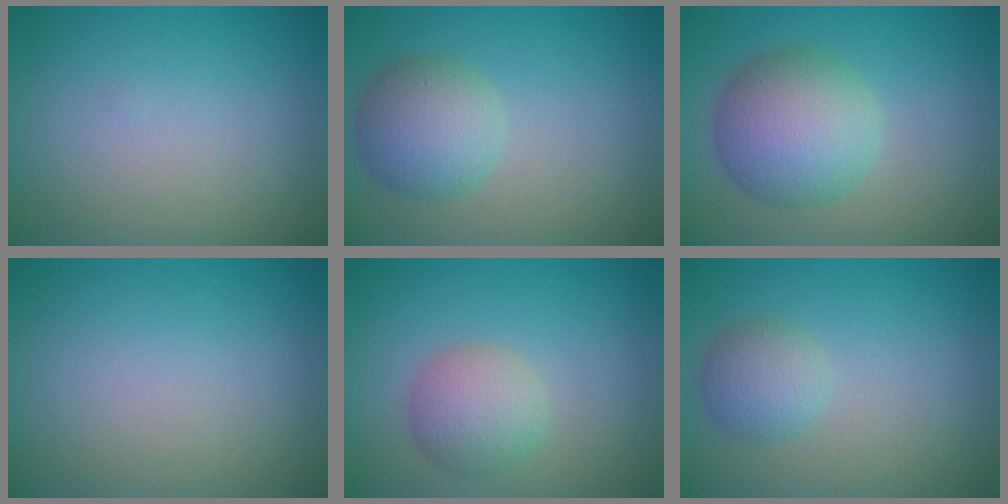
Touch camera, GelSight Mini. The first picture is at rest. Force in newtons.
{"total": 4.6, "press": 4.6, "slide": 0.2}
{"total": 6.9, "press": 6.9, "slide": 0.3}
{"total": 0.0}
{"total": 3.5, "press": 3.5, "slide": 0.3}
{"total": 2.7, "press": 2.7, "slide": 0.1}